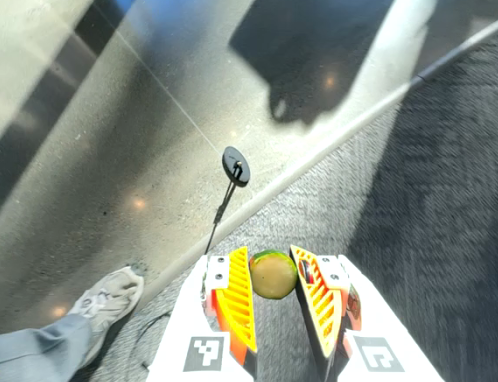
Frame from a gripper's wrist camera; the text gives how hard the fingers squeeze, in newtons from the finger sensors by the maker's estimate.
{"total": 8.1, "left": 7.8, "right": 8.3}